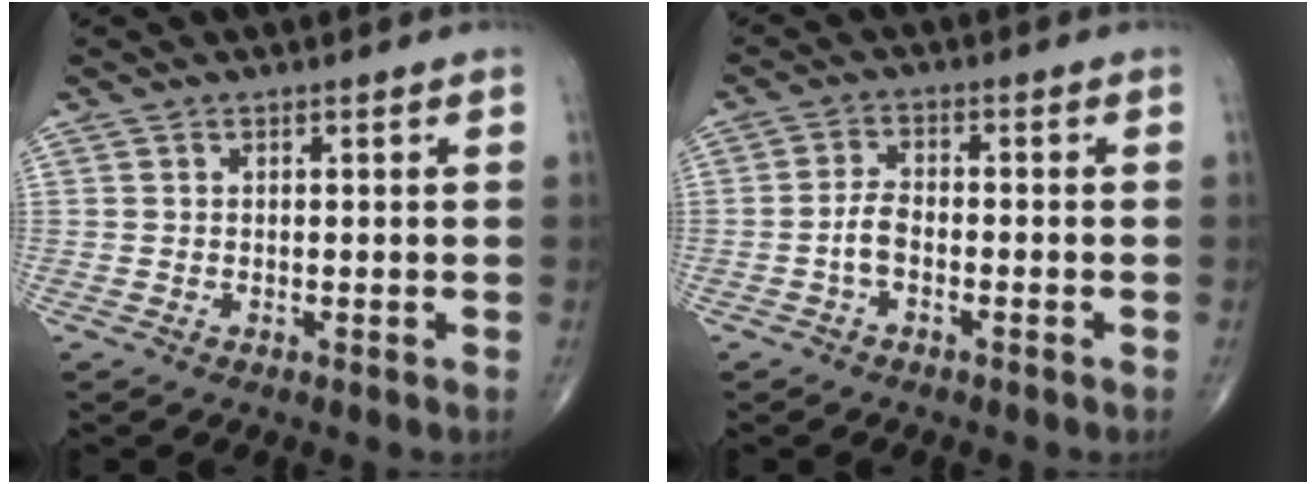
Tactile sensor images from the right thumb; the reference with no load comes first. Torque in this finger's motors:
{"motor_torque": [0.23, -0.13, 0.45, -0.09, 0.12]}